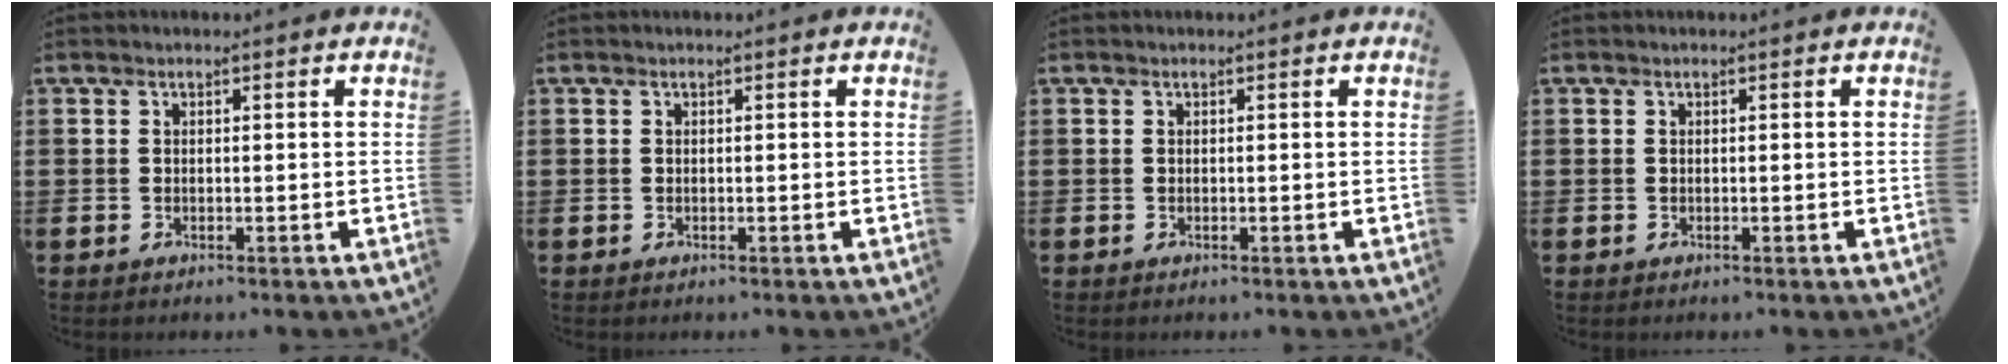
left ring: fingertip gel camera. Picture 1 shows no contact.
{"total": 0.0}
{"total": 0.0}
{"total": 0.0}